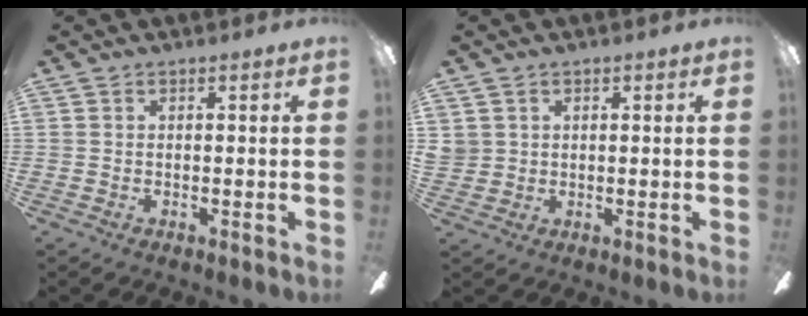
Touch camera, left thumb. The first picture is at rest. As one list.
[{"total": 2.9, "force": [1.4, 2.5, 0.0], "torque": [-0.010, 0.004, 0.029]}]